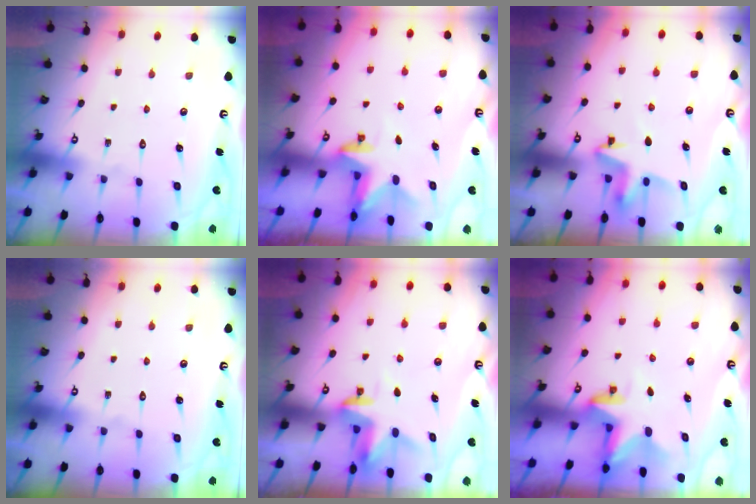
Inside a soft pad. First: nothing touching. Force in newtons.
{"total": 2.5, "press": 2.4, "slide": 0.5}
{"total": 5.8, "press": 5.8, "slide": 0.2}
{"total": 0.0}
{"total": 3.4, "press": 3.4, "slide": 0.2}
{"total": 2.9, "press": 2.9, "slide": 0.2}